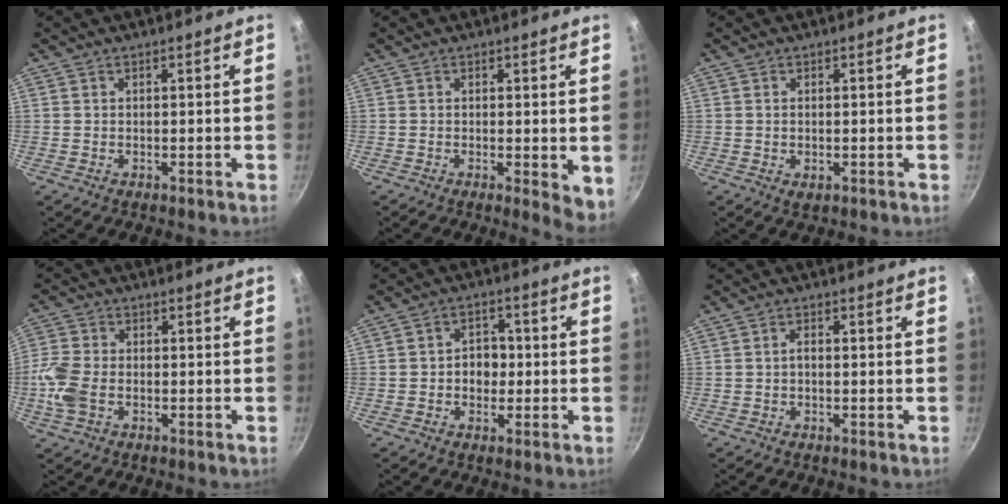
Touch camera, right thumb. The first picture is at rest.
{"total": 4.5, "force": [-0.2, 1.6, 4.2], "torque": [-0.047, -0.012, -0.002]}
{"total": 1.4, "force": [-0.1, 0.8, 1.2], "torque": [-0.018, -0.005, -0.002]}
{"total": 7.5, "force": [-2.1, 4.9, 5.3], "torque": [-0.122, 0.012, -0.054]}
{"total": 5.2, "force": [-0.6, 4.2, 3.0], "torque": [-0.010, 0.011, -0.013]}
{"total": 1.5, "force": [-0.2, 0.9, 1.2], "torque": [-0.020, 0.010, -0.005]}